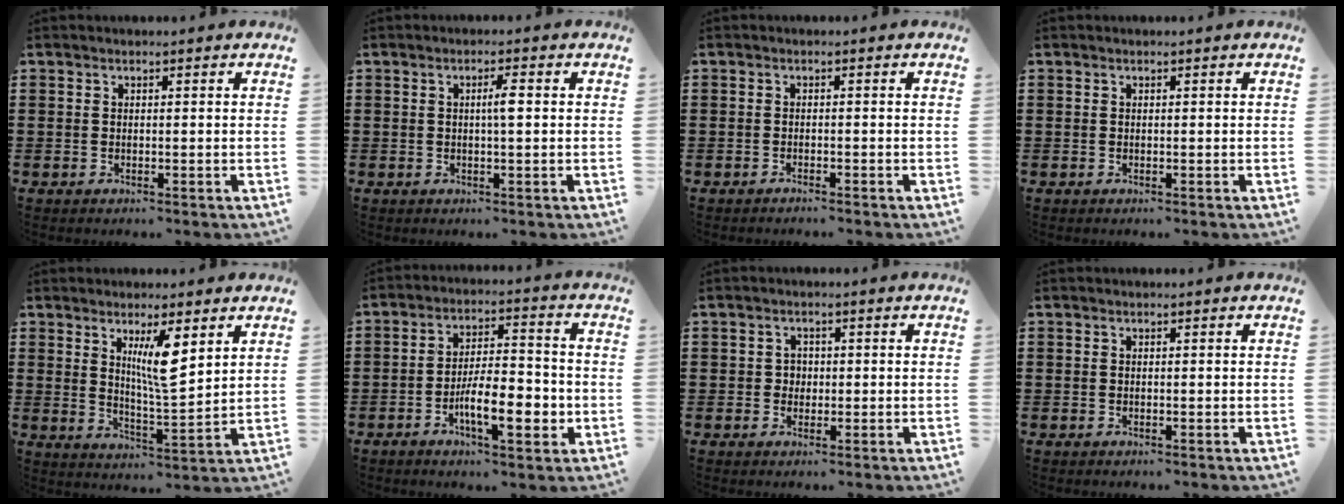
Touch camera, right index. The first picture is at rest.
{"total": 2.4, "force": [0.2, 0.3, 2.3], "torque": [-0.046, 0.000, 0.001]}
{"total": 0.8, "force": [-0.8, 0.0, 0.1], "torque": [-0.005, -0.001, -0.017]}
{"total": 0.0}
{"total": 7.1, "force": [3.4, 1.2, 6.2], "torque": [-0.112, -0.009, 0.053]}
{"total": 9.5, "force": [-3.4, 3.5, 8.2], "torque": [-0.145, -0.003, -0.061]}
{"total": 1.6, "force": [-0.1, 1.5, 0.6], "torque": [-0.016, 0.007, -0.003]}
{"total": 0.0}